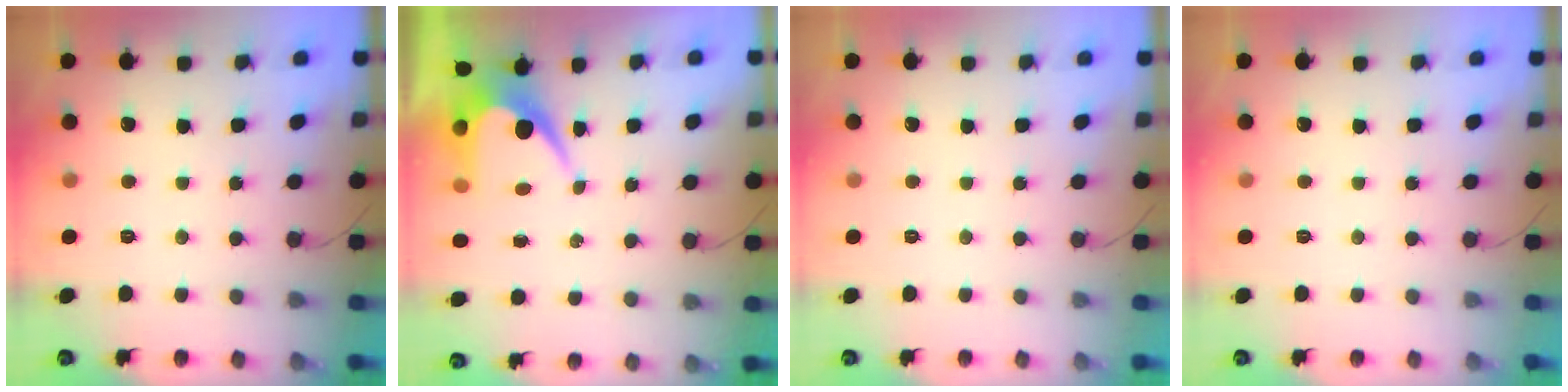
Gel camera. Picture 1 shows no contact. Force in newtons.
{"total": 6.4, "press": 6.4, "slide": 0.2}
{"total": 0.0}
{"total": 0.0}